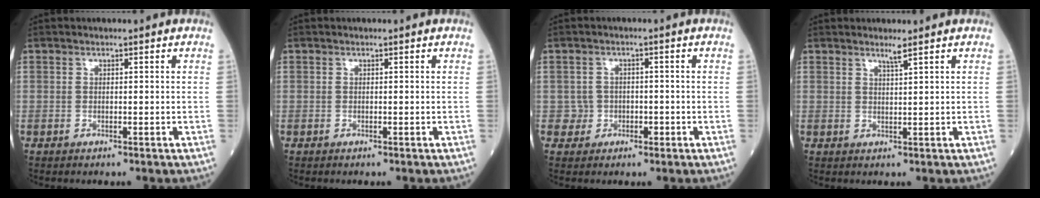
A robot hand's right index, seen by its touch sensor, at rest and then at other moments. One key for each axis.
{"total": 0.0}
{"total": 2.6, "fx": -0.8, "fy": 2.5, "fz": -0.1, "tx": 0.015, "ty": 0.011, "tz": -0.015}
{"total": 1.5, "fx": 1.1, "fy": -0.5, "fz": 0.8, "tx": -0.022, "ty": -0.007, "tz": 0.022}